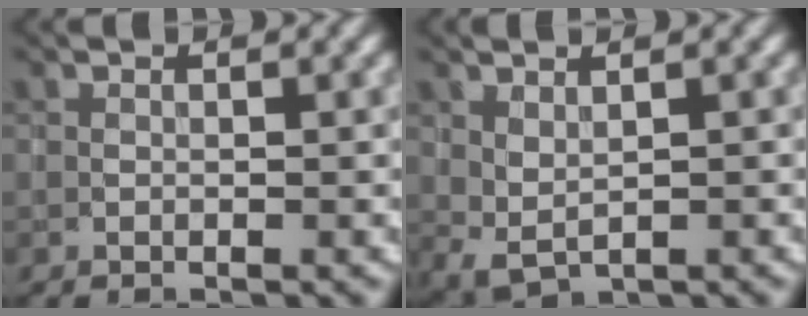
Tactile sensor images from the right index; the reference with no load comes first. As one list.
[{"total": 1.7, "force": [0.9, 0.8, 1.2], "torque": [-0.027, -0.007, 0.025]}]